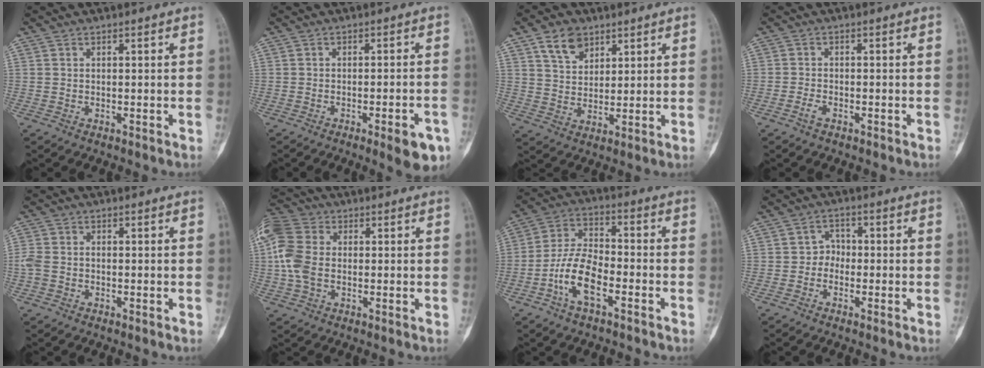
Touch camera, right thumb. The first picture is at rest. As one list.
[{"total": 10.4, "force": [-5.2, 2.3, 8.7], "torque": [-0.105, 0.019, -0.061]}, {"total": 7.0, "force": [4.1, 4.5, 3.4], "torque": [-0.040, -0.024, 0.078]}, {"total": 1.8, "force": [-1.2, 0.9, 1.1], "torque": [-0.025, 0.006, -0.026]}, {"total": 3.1, "force": [-0.6, 2.3, 2.0], "torque": [-0.055, 0.006, -0.014]}, {"total": 10.1, "force": [0.2, 7.1, 7.1], "torque": [-0.167, 0.019, -0.001]}, {"total": 10.4, "force": [-4.5, 4.9, 8.0], "torque": [-0.158, 0.033, -0.090]}, {"total": 2.8, "force": [-0.9, 2.4, 1.1], "torque": [0.007, 0.012, -0.028]}]